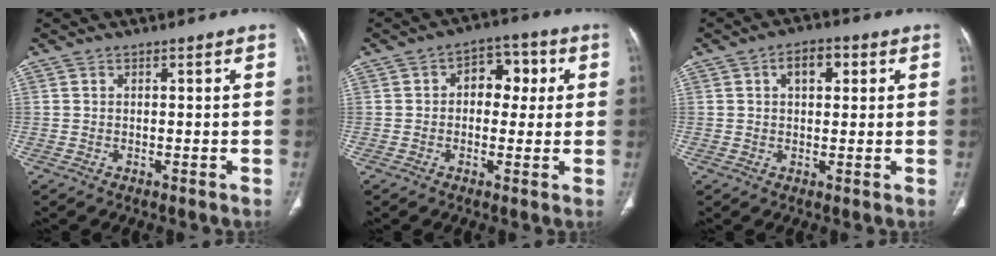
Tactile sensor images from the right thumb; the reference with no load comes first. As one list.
[{"total": 7.6, "force": [1.3, 5.4, 5.2], "torque": [-0.024, 0.020, 0.011]}, {"total": 5.1, "force": [1.6, 3.1, 3.6], "torque": [-0.032, 0.008, 0.021]}]